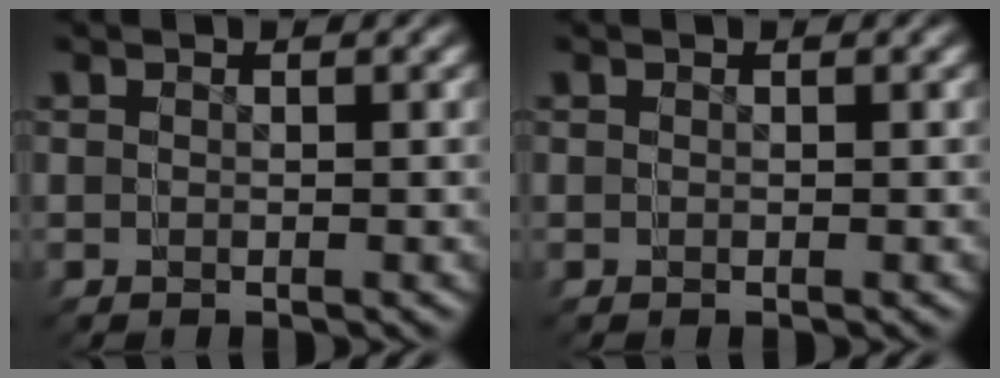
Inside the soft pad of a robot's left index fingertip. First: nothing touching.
{"total": 0.0}